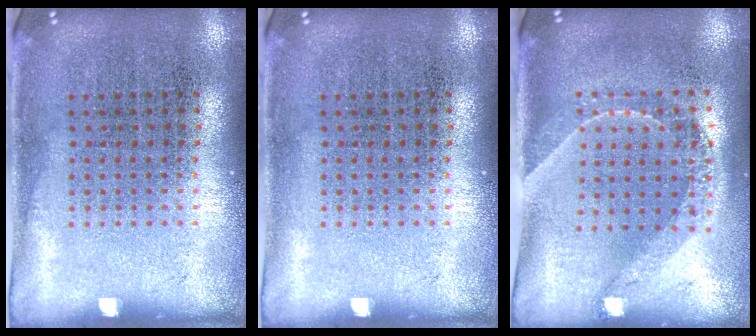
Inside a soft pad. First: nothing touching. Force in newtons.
{"total": 0.0}
{"total": 1.6, "press": 1.3, "slide": 0.9}